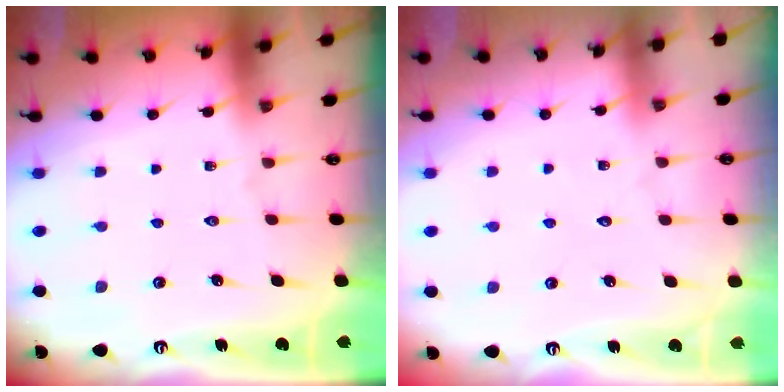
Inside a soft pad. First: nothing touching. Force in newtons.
{"total": 2.1, "press": 2.1, "slide": 0.3}